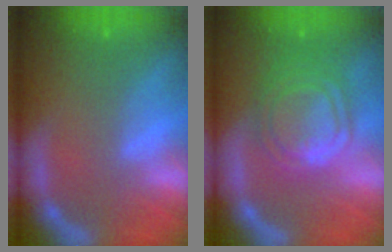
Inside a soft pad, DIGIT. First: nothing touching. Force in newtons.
{"total": 9.1}